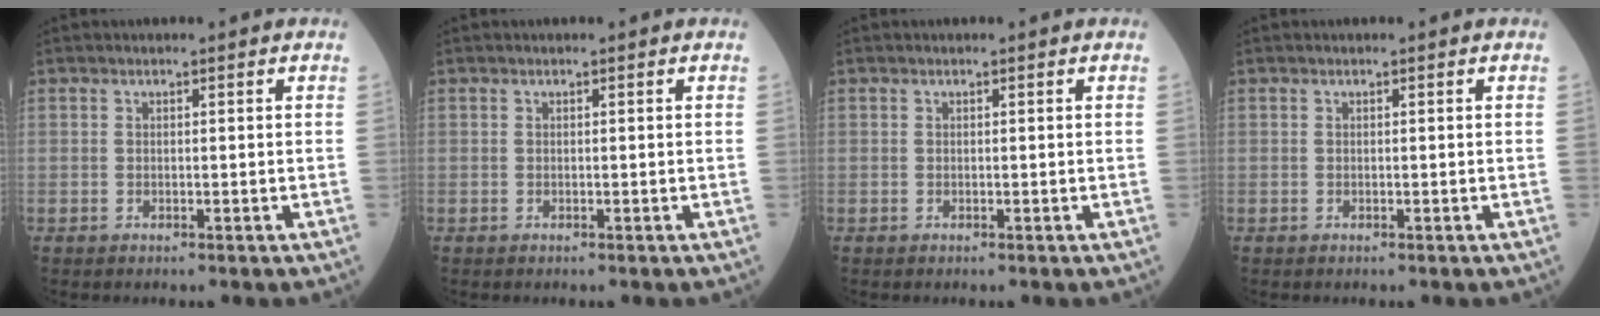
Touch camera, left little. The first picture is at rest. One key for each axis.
{"total": 0.0}
{"total": 0.0}
{"total": 0.0}